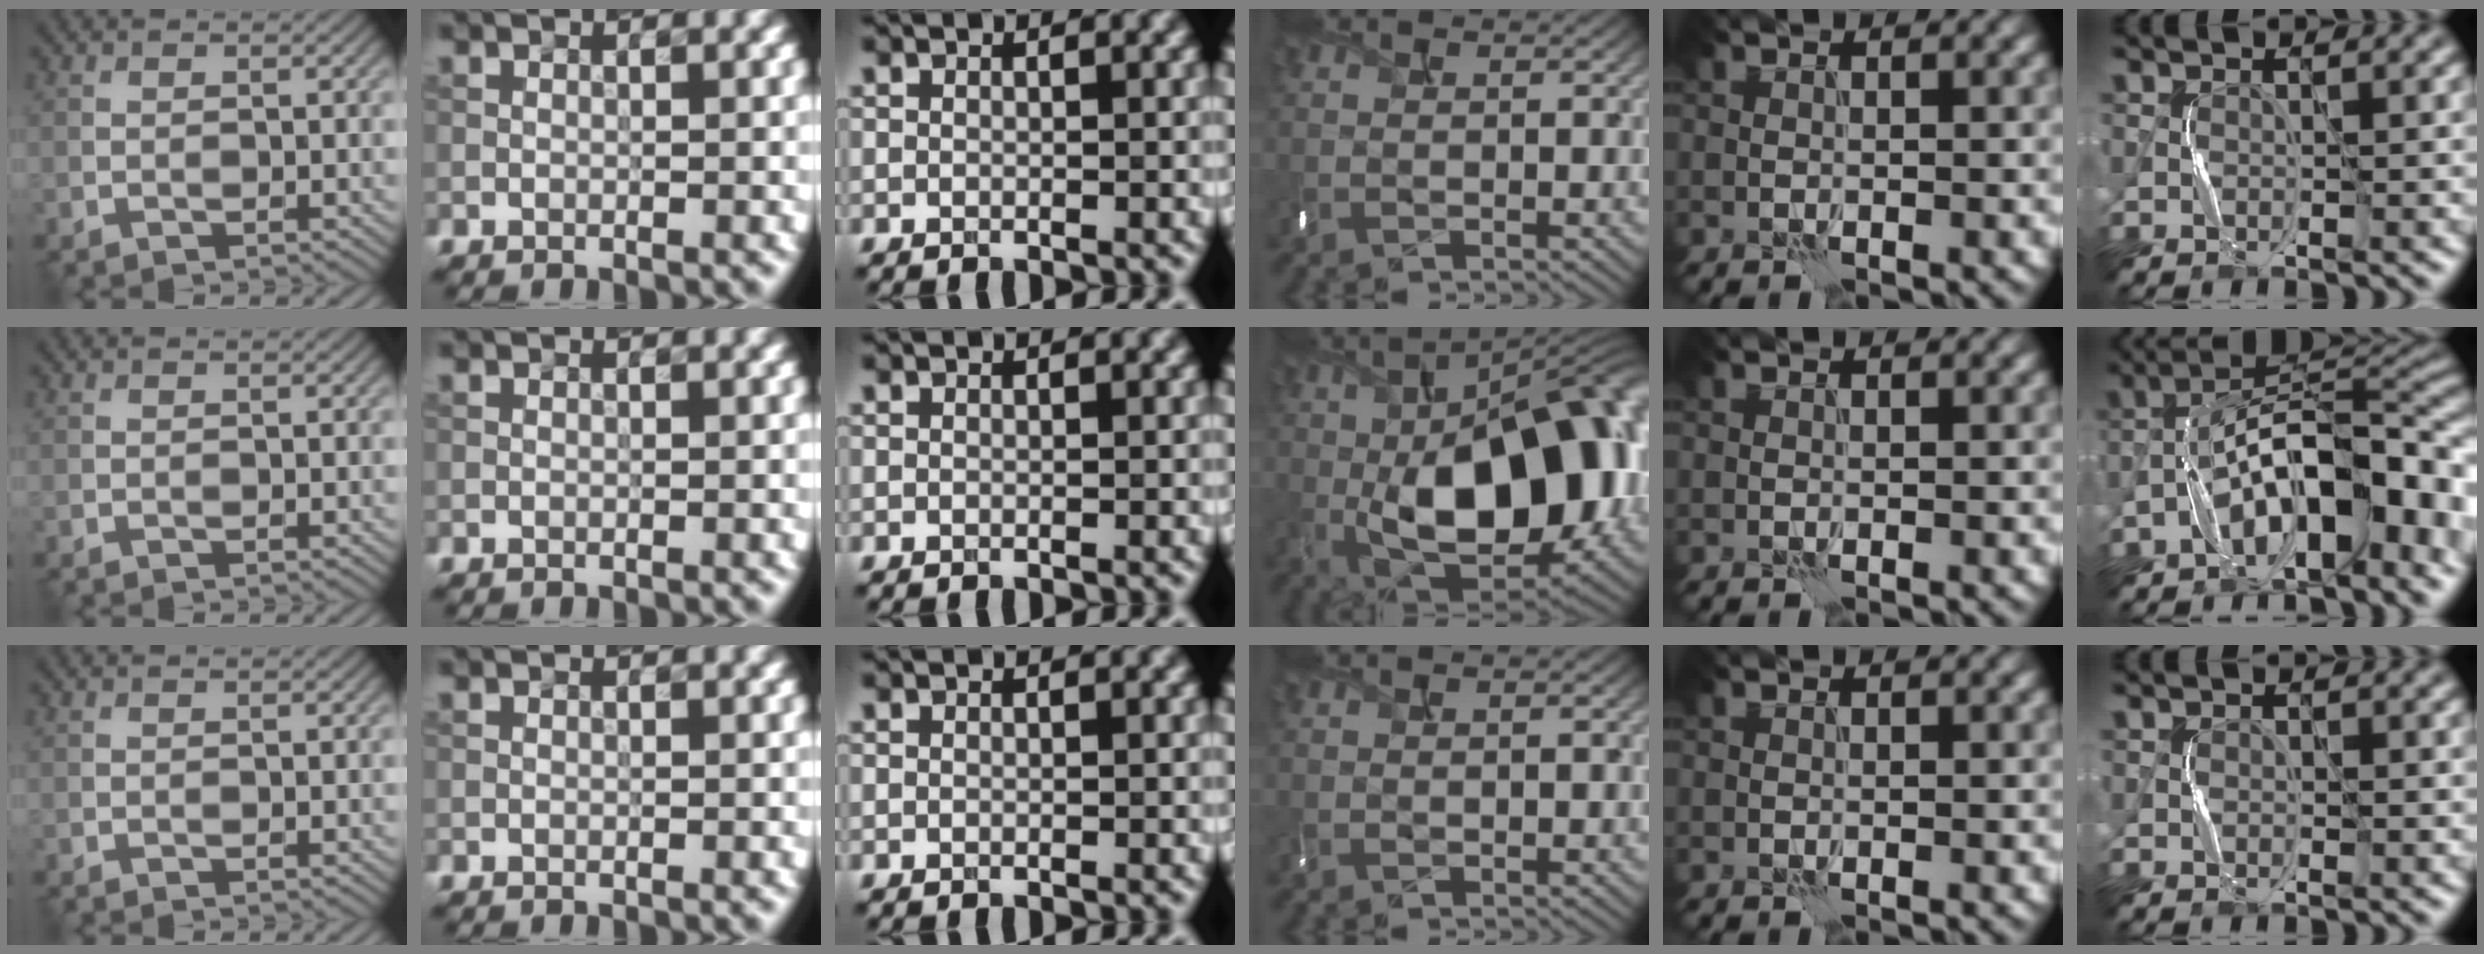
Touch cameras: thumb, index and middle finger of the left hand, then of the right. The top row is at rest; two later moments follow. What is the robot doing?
{"motion": "shake", "object": "handbell"}